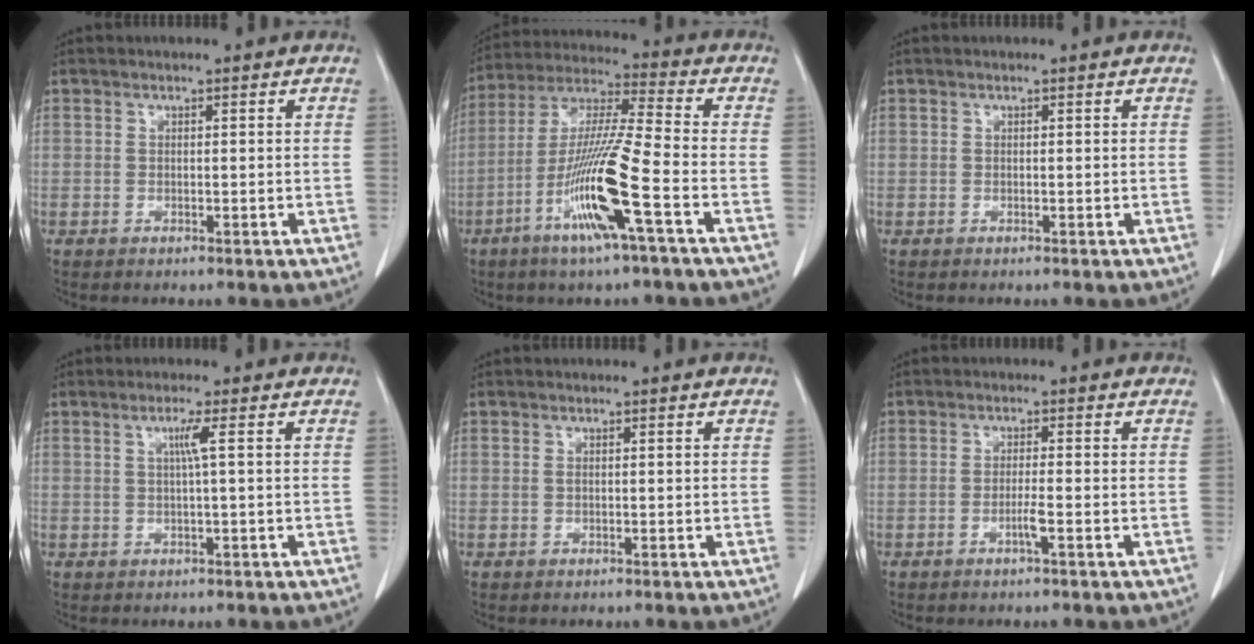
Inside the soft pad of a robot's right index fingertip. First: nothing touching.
{"total": 14.8, "force": [-6.0, -0.5, 13.5], "torque": [-0.274, -0.015, -0.120]}
{"total": 0.0}
{"total": 2.1, "force": [0.5, -0.7, 2.0], "torque": [-0.041, -0.001, 0.011]}
{"total": 0.0}
{"total": 2.0, "force": [-1.0, -0.4, 1.8], "torque": [-0.035, -0.002, -0.021]}